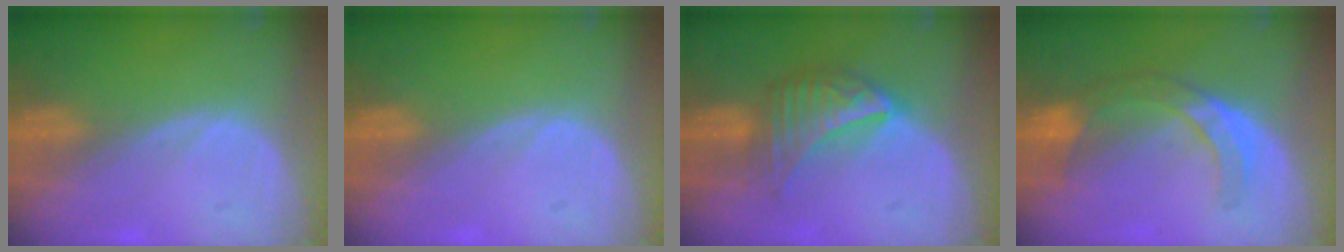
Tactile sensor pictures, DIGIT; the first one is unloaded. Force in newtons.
{"total": 0.0}
{"total": 7.4, "press": 6.5, "slide": 3.6}
{"total": 7.4, "press": 6.4, "slide": 3.7}